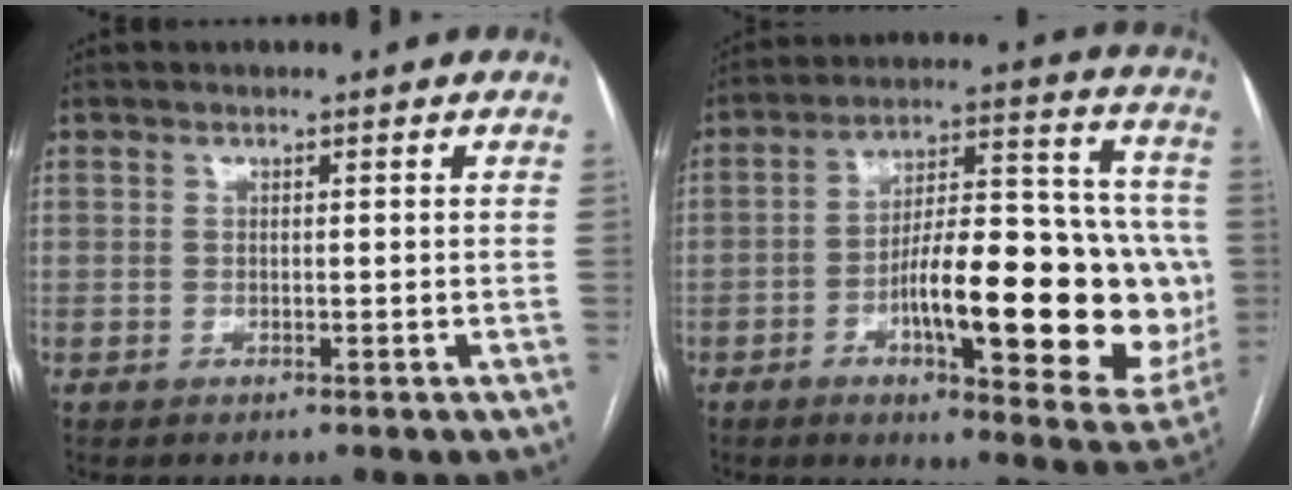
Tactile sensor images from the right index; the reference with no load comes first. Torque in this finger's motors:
{"motor_torque": [1.38, -0.76, 1.05, 0.21]}